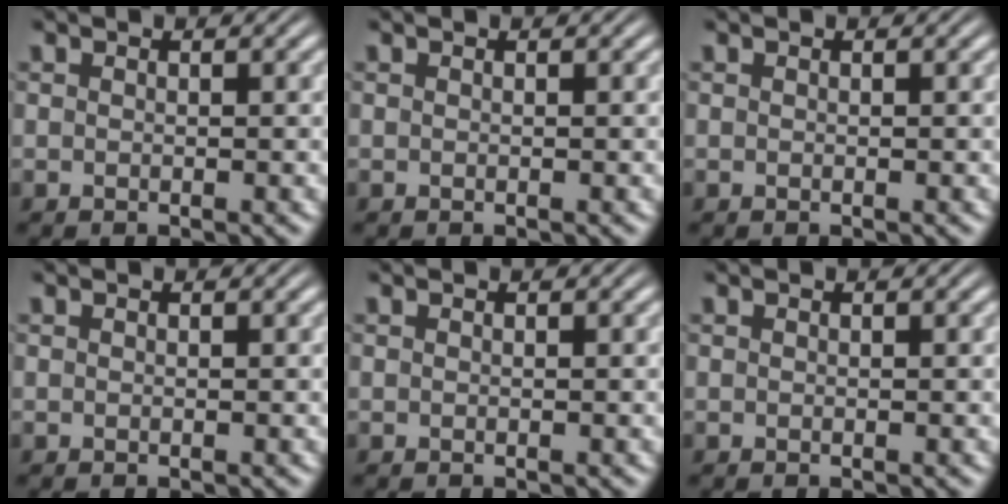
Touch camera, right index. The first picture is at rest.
{"total": 0.0}
{"total": 0.0}
{"total": 0.0}
{"total": 0.0}
{"total": 0.0}